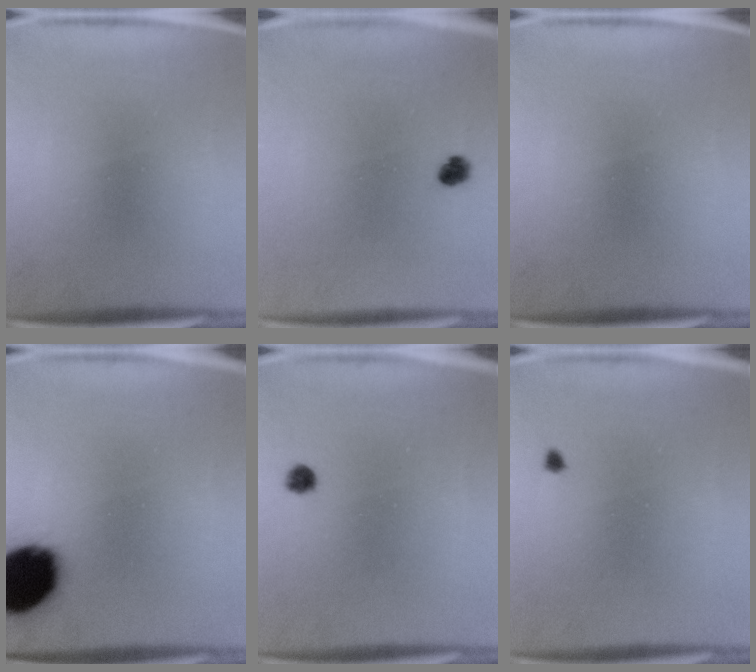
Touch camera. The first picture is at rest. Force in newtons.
{"total": 2.2}
{"total": 0.0}
{"total": 19.1}
{"total": 1.7}
{"total": 0.6}